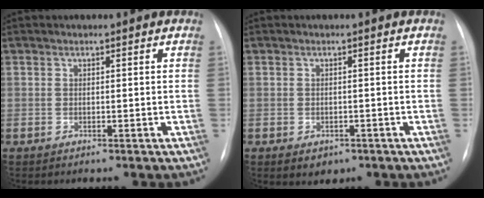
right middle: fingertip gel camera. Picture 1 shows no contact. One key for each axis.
{"total": 2.9, "fx": -1.5, "fy": 2.1, "fz": 1.5, "tx": -0.013, "ty": 0.000, "tz": -0.006}